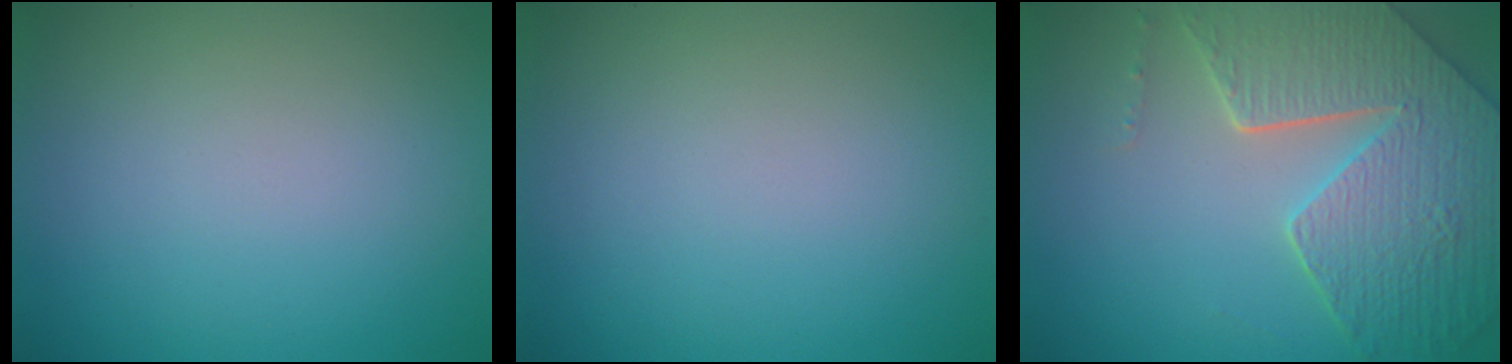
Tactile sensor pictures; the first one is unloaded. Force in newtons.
{"total": 0.0}
{"total": 8.4, "press": 6.0, "slide": 5.8}